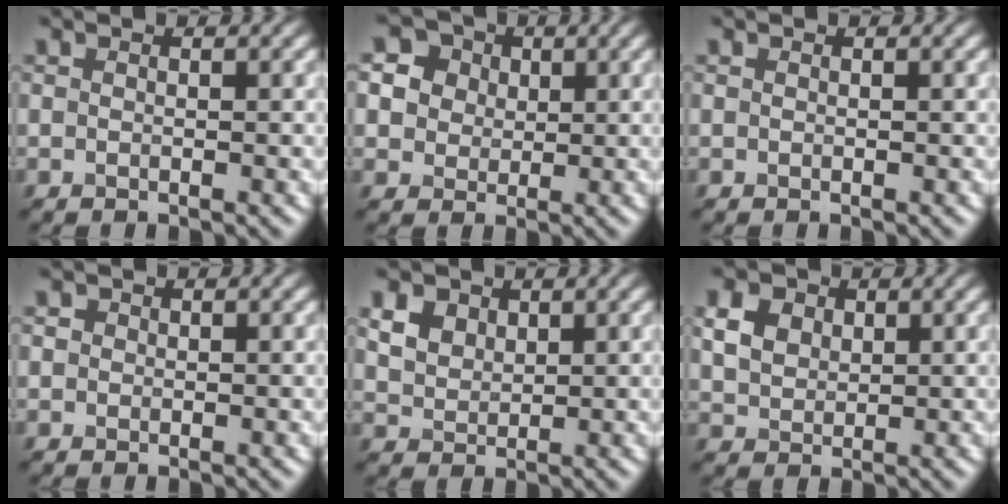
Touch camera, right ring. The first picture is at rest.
{"total": 4.3, "force": [2.0, 3.7, 1.0], "torque": [-0.053, 0.020, 0.054]}
{"total": 0.0}
{"total": 0.8, "force": [-0.2, -0.3, -0.8], "torque": [-0.006, -0.004, 0.014]}
{"total": 2.9, "force": [2.1, 1.9, 0.8], "torque": [-0.059, 0.011, 0.067]}
{"total": 2.1, "force": [1.1, 1.7, 0.7], "torque": [-0.044, 0.005, 0.048]}